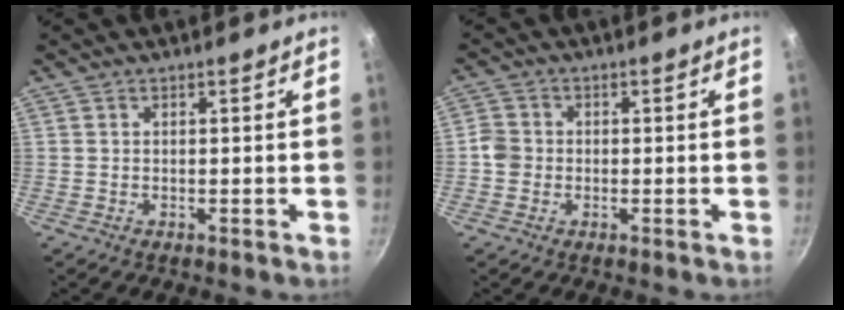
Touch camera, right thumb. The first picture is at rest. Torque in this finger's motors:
{"motor_torque": [-0.20, -0.36, 0.45, -0.02, 0.05]}